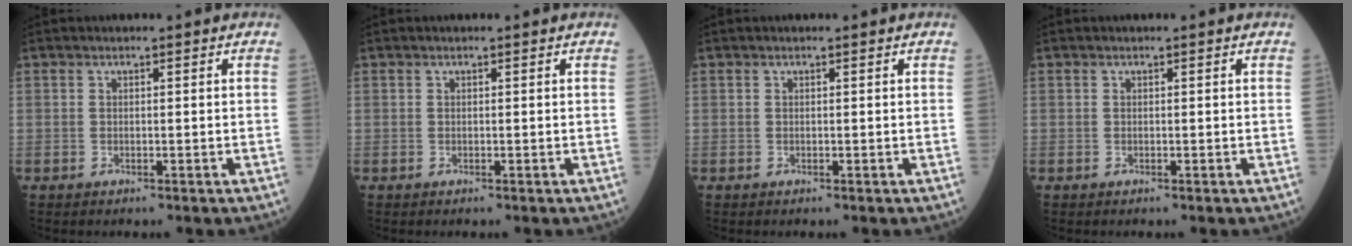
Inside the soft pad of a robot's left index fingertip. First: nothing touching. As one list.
[{"total": 0.0}, {"total": 0.0}, {"total": 0.0}]